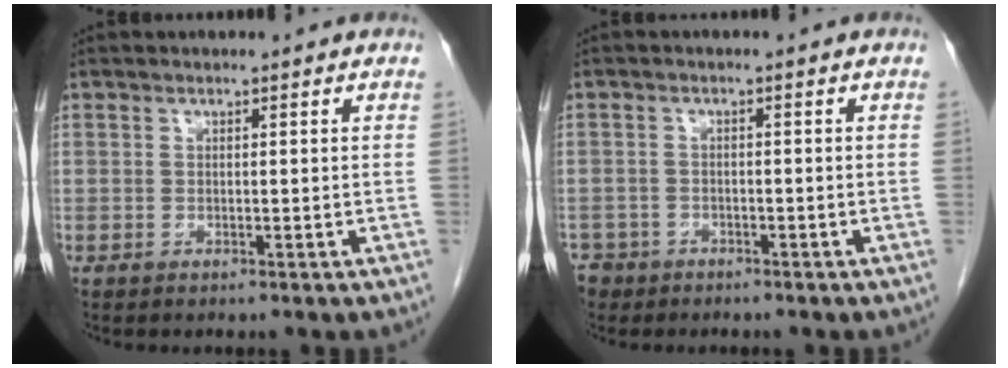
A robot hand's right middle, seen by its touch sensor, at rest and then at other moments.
{"total": 4.2, "force": [-3.2, 2.8, 0.0], "torque": [-0.003, 0.004, -0.058]}